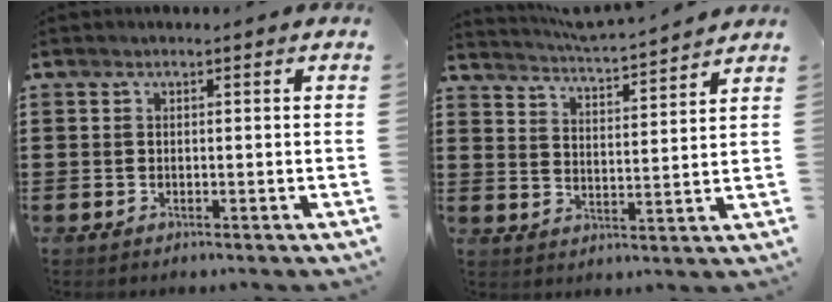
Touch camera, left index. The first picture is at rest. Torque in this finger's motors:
{"motor_torque": [2.14, 0.00, 0.01, 0.07]}